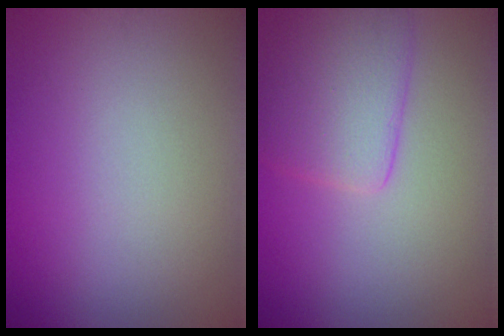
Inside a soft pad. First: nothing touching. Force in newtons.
{"total": 4.4, "press": 4.4, "slide": 0.3}